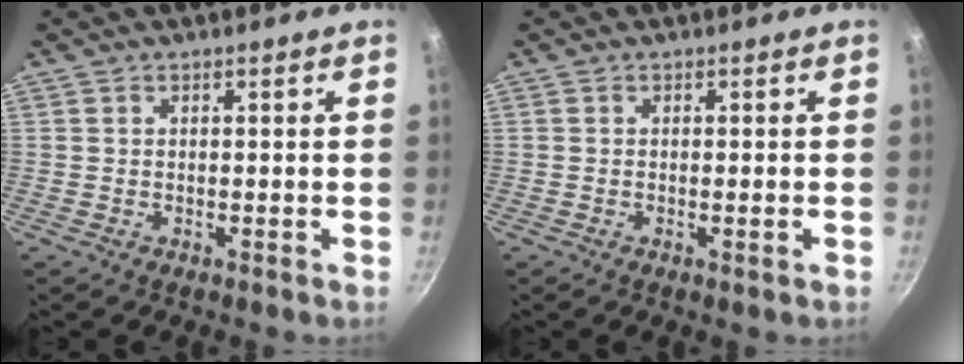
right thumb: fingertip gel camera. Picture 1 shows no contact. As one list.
[{"total": 0.9, "force": [-0.3, 0.1, 0.9], "torque": [-0.021, 0.000, -0.006]}]